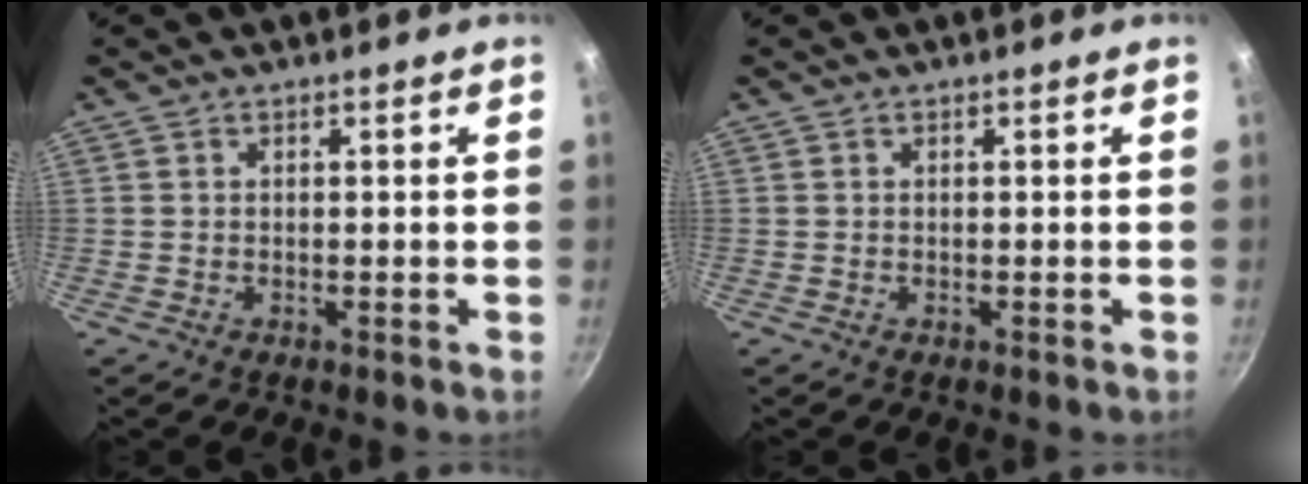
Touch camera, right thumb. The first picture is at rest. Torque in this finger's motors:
{"motor_torque": [0.00, 0.00, 0.08, -0.07, 0.01]}